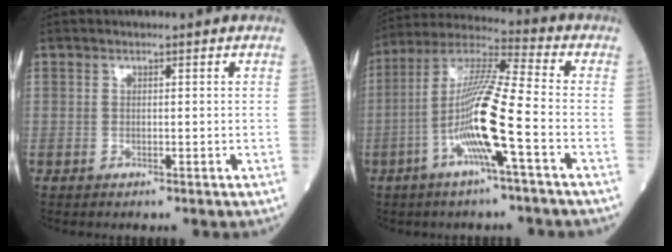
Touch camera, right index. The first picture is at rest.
{"total": 13.2, "force": [-4.1, -0.2, 12.6], "torque": [-0.250, 0.004, -0.086]}